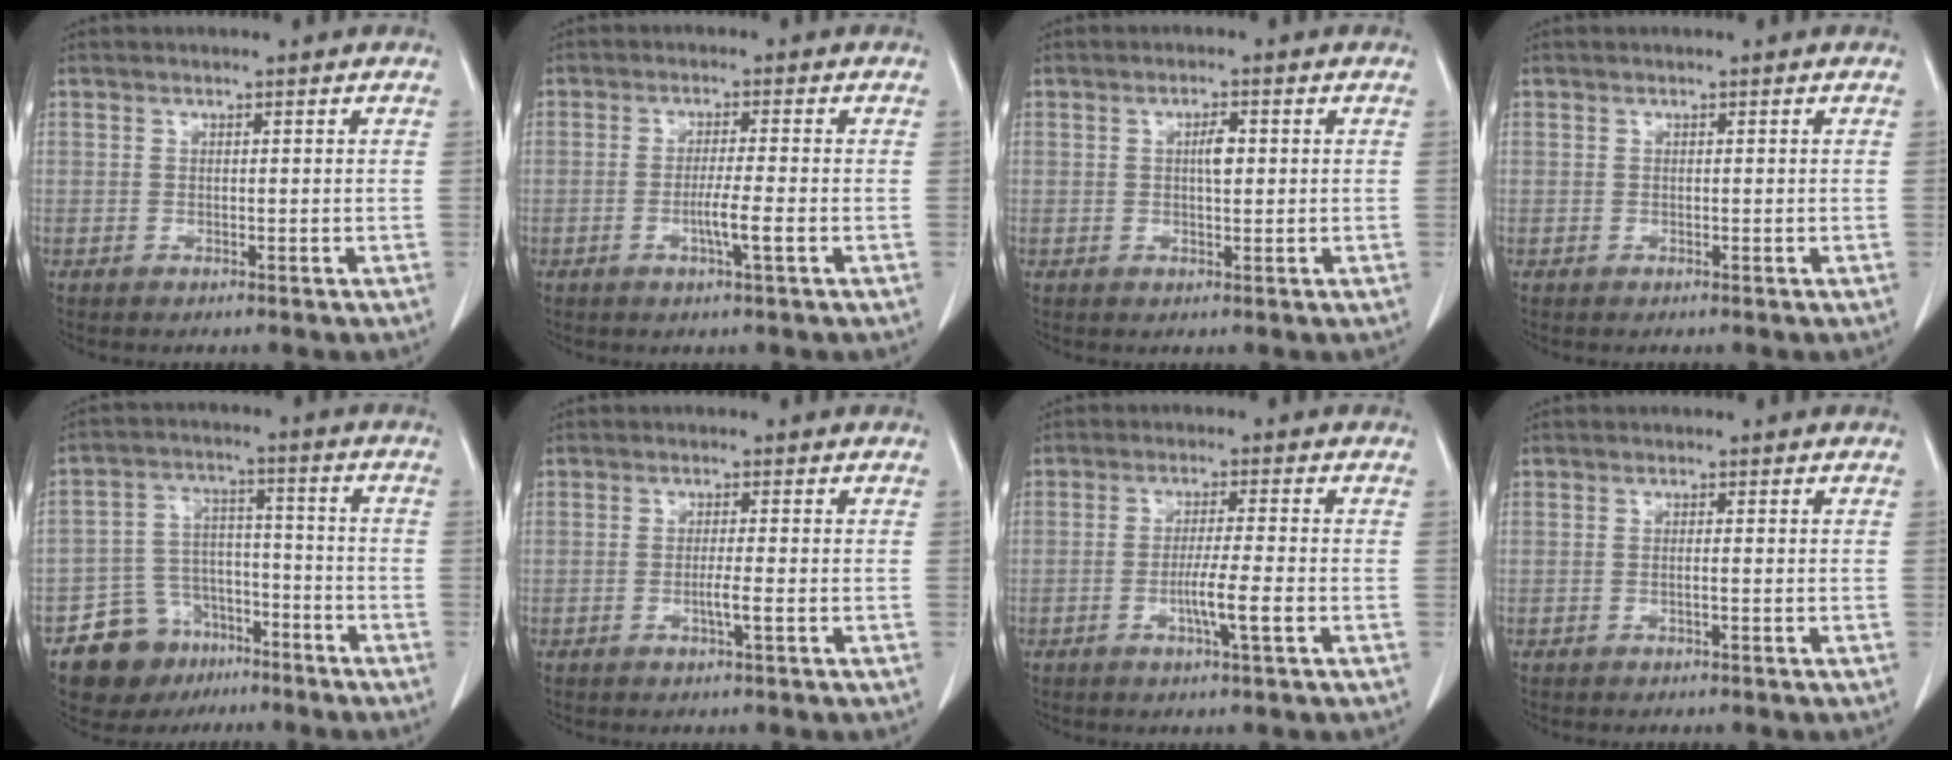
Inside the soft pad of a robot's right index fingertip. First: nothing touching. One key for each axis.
{"total": 3.8, "fx": -1.2, "fy": -0.4, "fz": 3.6, "tx": -0.063, "ty": -0.005, "tz": -0.022}
{"total": 2.4, "fx": 0.4, "fy": 0.7, "fz": 2.3, "tx": -0.040, "ty": 0.002, "tz": 0.006}
{"total": 0.0}
{"total": 10.5, "fx": -6.8, "fy": 7.4, "fz": 3.0, "tx": -0.055, "ty": 0.035, "tz": -0.105}
{"total": 2.1, "fx": -0.7, "fy": -0.2, "fz": 2.0, "tx": -0.037, "ty": -0.002, "tz": -0.013}
{"total": 5.1, "fx": -1.6, "fy": -0.4, "fz": 4.8, "tx": -0.081, "ty": -0.007, "tz": -0.030}
{"total": 0.6, "fx": -0.2, "fy": -0.1, "fz": 0.6, "tx": -0.010, "ty": 0.001, "tz": -0.003}